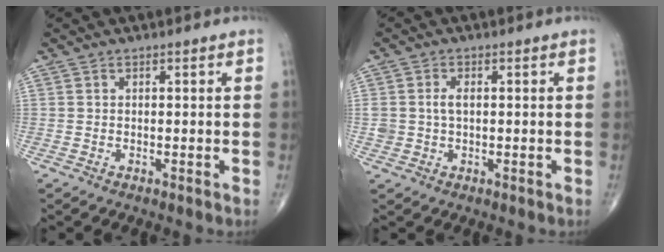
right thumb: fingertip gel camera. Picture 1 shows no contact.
{"total": 2.8, "force": [0.3, 1.8, 2.1], "torque": [-0.041, 0.002, 0.007]}